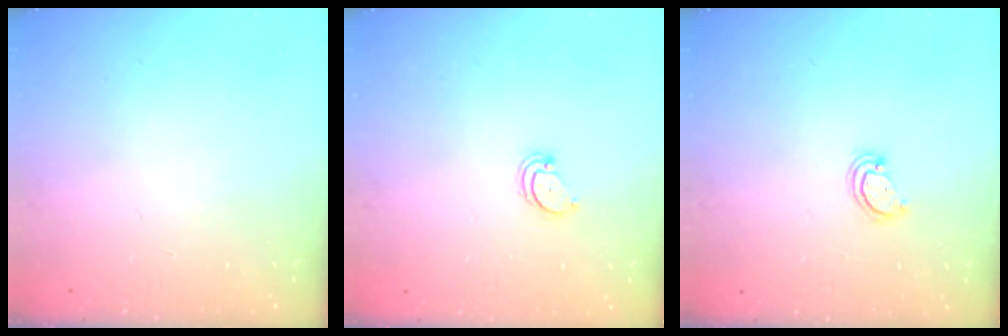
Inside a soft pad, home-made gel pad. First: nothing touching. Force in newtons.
{"total": 1.8, "press": 1.8, "slide": 0.2}
{"total": 3.2, "press": 3.2, "slide": 0.3}